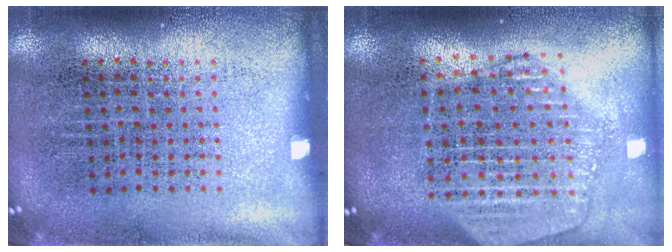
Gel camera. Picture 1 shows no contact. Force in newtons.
{"total": 2.2, "press": 2.0, "slide": 1.0}